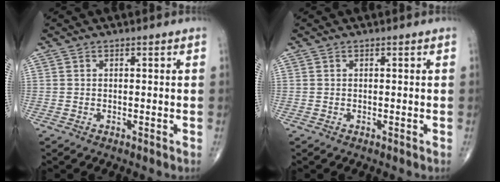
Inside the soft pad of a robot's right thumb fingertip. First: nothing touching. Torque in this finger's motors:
{"motor_torque": [0.00, 0.00, 0.04, 0.04, 0.00]}